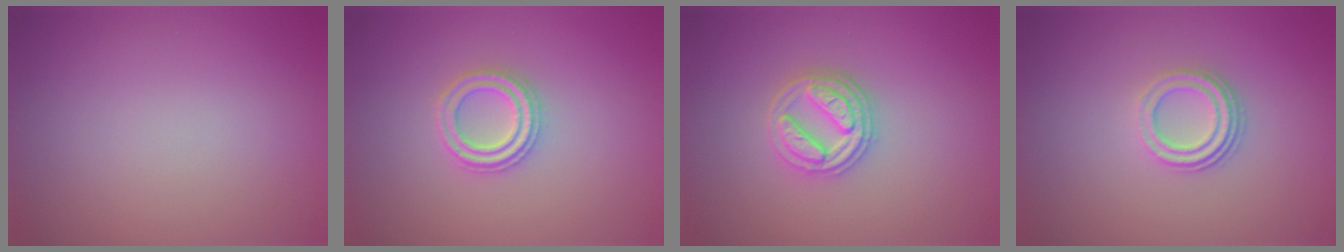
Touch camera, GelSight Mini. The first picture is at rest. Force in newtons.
{"total": 2.4, "press": 2.4, "slide": 0.4}
{"total": 3.5, "press": 3.0, "slide": 1.8}
{"total": 3.2, "press": 2.3, "slide": 2.2}